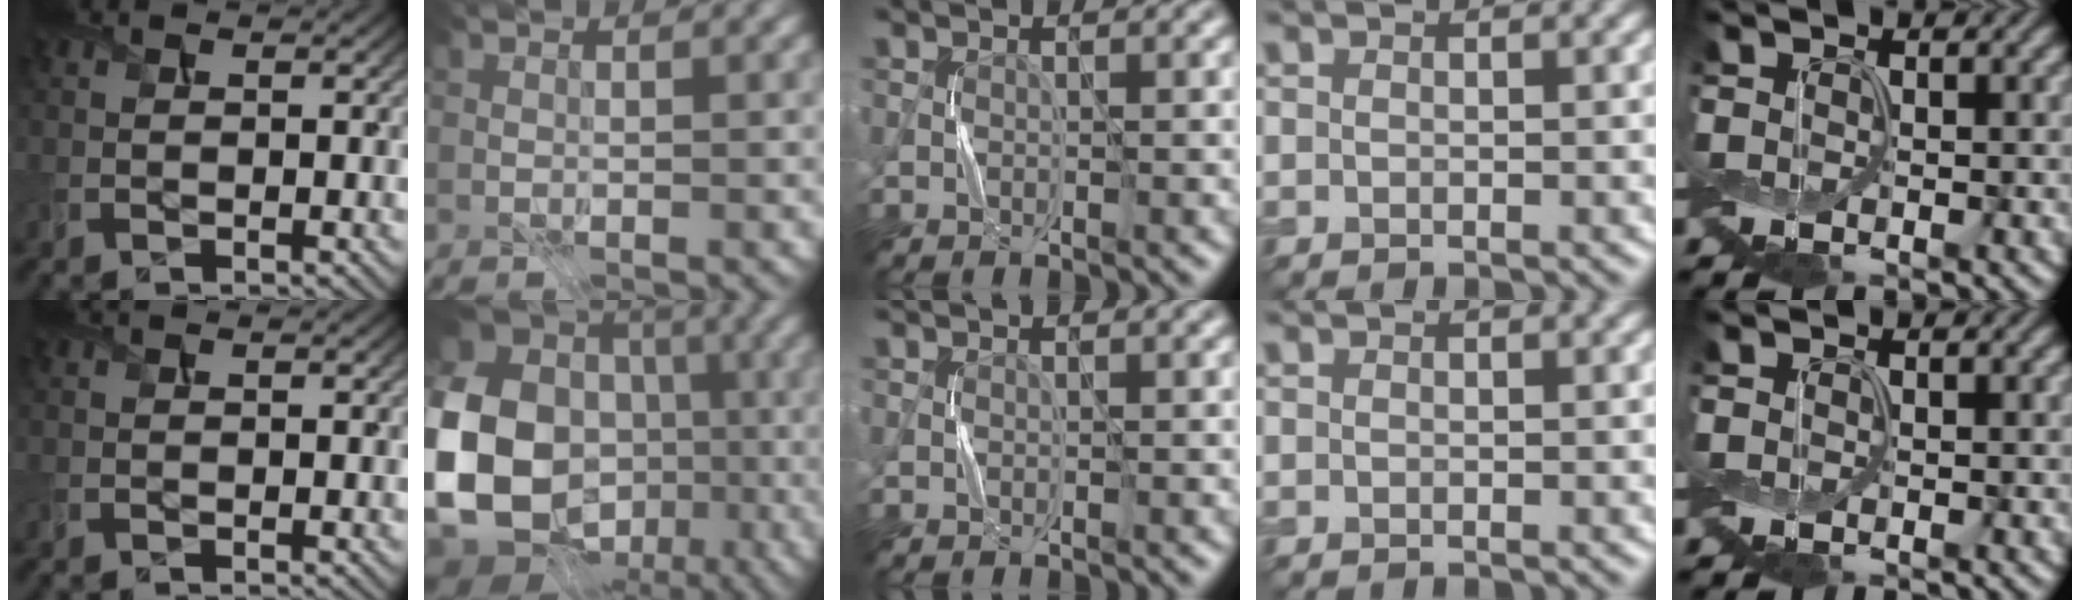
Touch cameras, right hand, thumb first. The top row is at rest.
{"index": {"total": 21.3, "force": [-3.0, 18.1, 10.8], "torque": [-0.240, -0.012, -0.084]}}